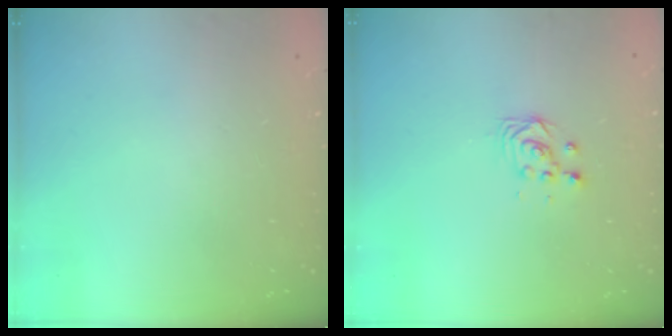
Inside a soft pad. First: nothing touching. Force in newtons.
{"total": 3.4, "press": 3.4, "slide": 0.2}